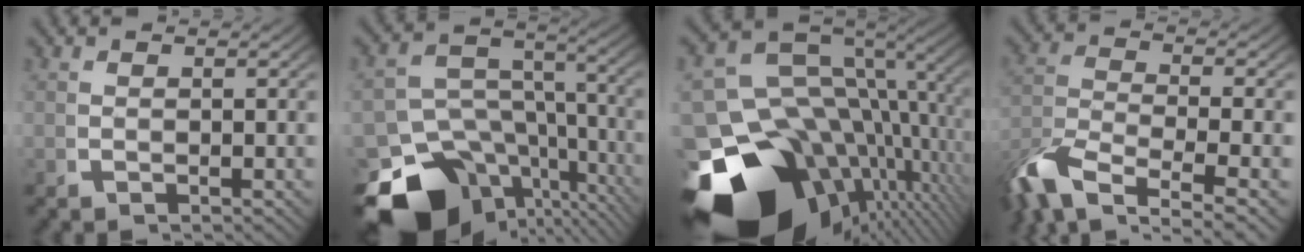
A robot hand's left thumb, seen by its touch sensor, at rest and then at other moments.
{"total": 15.4, "force": [-5.9, 10.1, 9.9], "torque": [-0.150, -0.062, -0.073]}
{"total": 26.6, "force": [-7.4, 16.7, 19.3], "torque": [-0.314, -0.086, -0.076]}
{"total": 8.4, "force": [-2.7, 5.3, 6.0], "torque": [-0.136, -0.024, -0.036]}